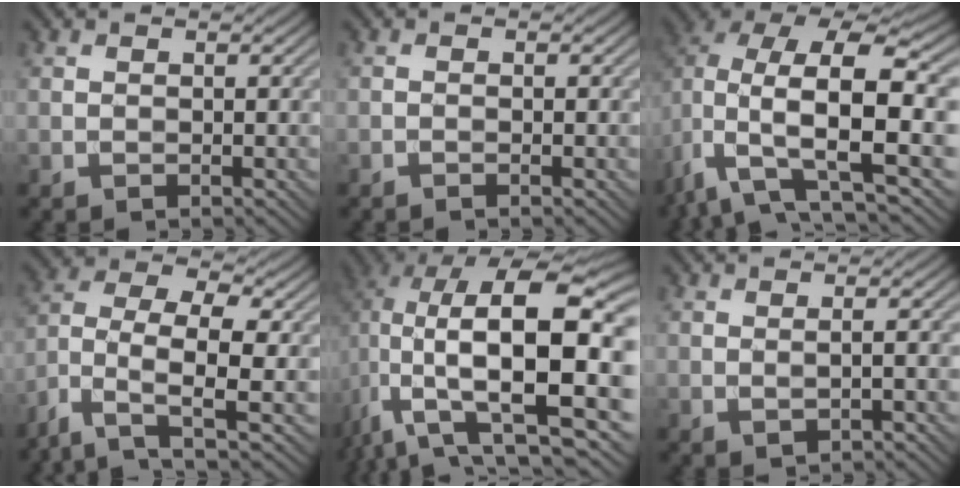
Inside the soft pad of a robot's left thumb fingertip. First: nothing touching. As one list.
[{"total": 0.8, "force": [-0.4, 0.0, 0.7], "torque": [-0.013, 0.002, -0.012]}, {"total": 14.8, "force": [-1.5, 7.5, 12.7], "torque": [-0.267, -0.016, -0.027]}, {"total": 7.7, "force": [-3.3, 3.5, 6.1], "torque": [-0.121, 0.002, -0.078]}, {"total": 17.7, "force": [0.4, 8.1, 15.7], "torque": [-0.290, -0.012, 0.014]}, {"total": 1.2, "force": [0.0, 0.1, 1.2], "torque": [-0.028, 0.000, 0.000]}]